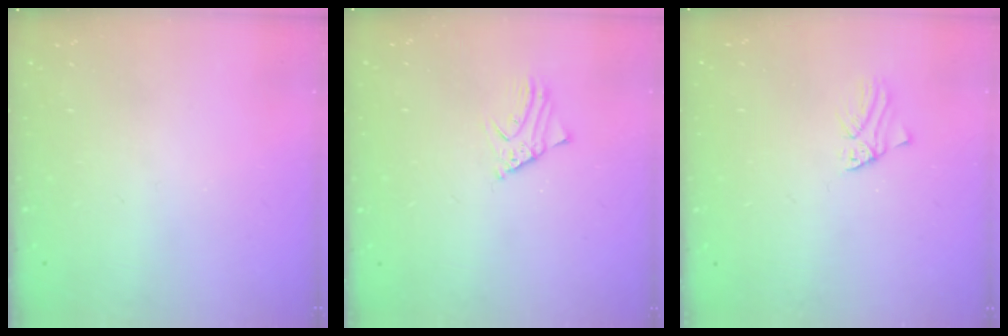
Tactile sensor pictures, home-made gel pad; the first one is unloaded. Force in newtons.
{"total": 2.2, "press": 2.2, "slide": 0.0}
{"total": 1.1, "press": 1.1, "slide": 0.2}